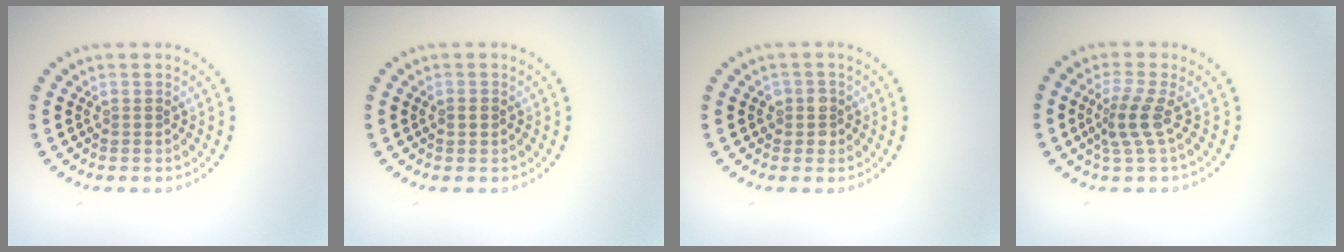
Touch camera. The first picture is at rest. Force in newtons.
{"total": 1.2, "press": 1.2, "slide": 0.1}
{"total": 1.6, "press": 1.5, "slide": 0.6}
{"total": 2.7, "press": 1.9, "slide": 1.9}